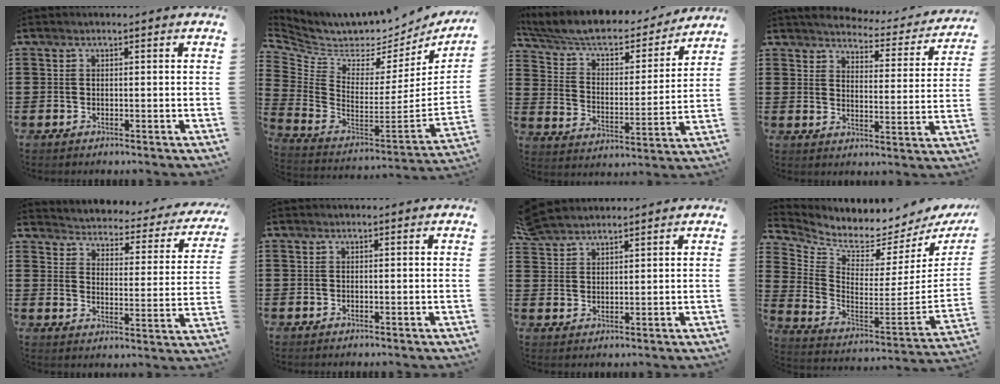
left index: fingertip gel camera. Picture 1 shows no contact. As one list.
[{"total": 3.7, "force": [3.4, 1.5, 0.5], "torque": [-0.042, -0.054, 0.053]}, {"total": 6.6, "force": [5.6, 2.1, 2.8], "torque": [-0.081, -0.038, 0.094]}, {"total": 3.4, "force": [3.4, 0.2, 0.5], "torque": [-0.032, -0.027, 0.053]}, {"total": 2.3, "force": [2.3, 0.3, 0.0], "torque": [-0.021, -0.029, 0.030]}, {"total": 0.0}, {"total": 4.0, "force": [3.8, 1.3, 0.7], "torque": [-0.026, -0.003, 0.073]}, {"total": 3.7, "force": [3.2, 1.2, 1.3], "torque": [-0.052, -0.052, 0.049]}]